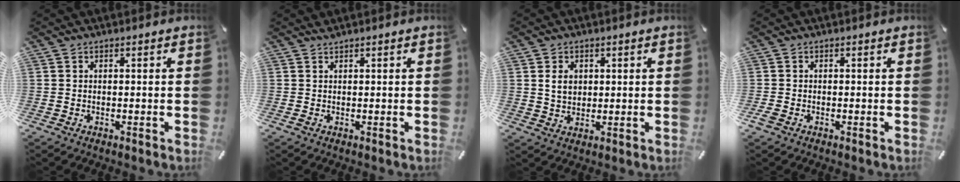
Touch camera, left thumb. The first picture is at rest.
{"total": 0.6, "force": [0.5, 0.1, 0.4], "torque": [-0.008, -0.001, 0.008]}
{"total": 4.4, "force": [1.0, 3.7, 2.1], "torque": [-0.040, -0.002, 0.012]}
{"total": 1.0, "force": [-0.6, 0.7, 0.4], "torque": [-0.004, 0.002, -0.012]}